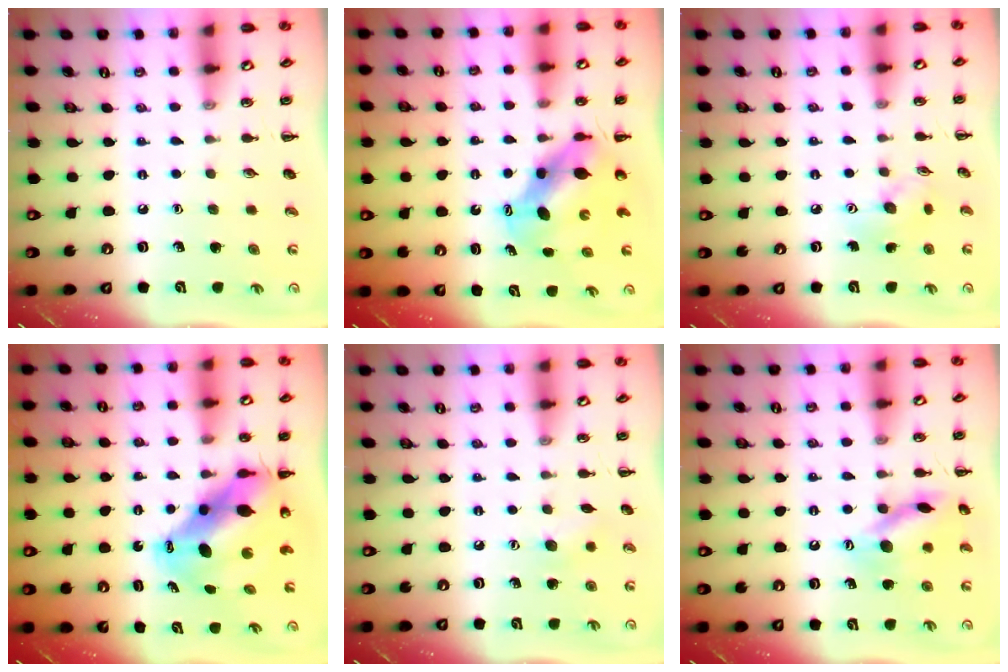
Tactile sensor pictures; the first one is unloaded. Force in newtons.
{"total": 7.2, "press": 7.1, "slide": 1.5}
{"total": 6.4, "press": 6.4, "slide": 0.3}
{"total": 11.3, "press": 11.0, "slide": 2.6}
{"total": 5.6, "press": 5.5, "slide": 1.4}
{"total": 13.5, "press": 13.5, "slide": 1.3}